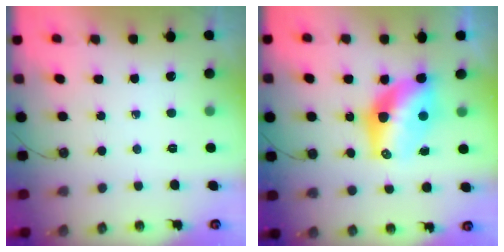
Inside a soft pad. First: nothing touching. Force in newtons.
{"total": 11.9, "press": 11.8, "slide": 1.2}